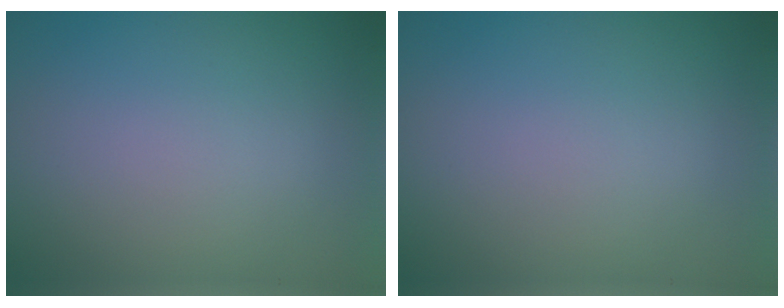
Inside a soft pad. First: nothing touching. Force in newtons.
{"total": 0.0}